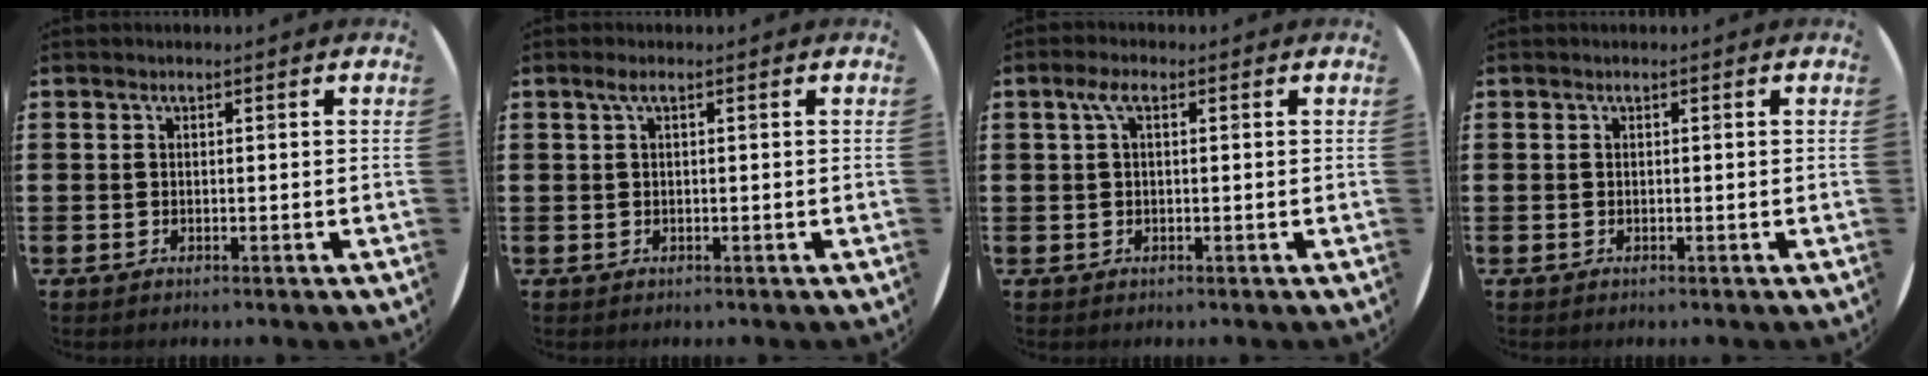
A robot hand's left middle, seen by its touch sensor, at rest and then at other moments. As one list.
[{"total": 1.0, "force": [0.3, 0.1, 1.0], "torque": [-0.019, 0.002, 0.005]}, {"total": 2.2, "force": [0.8, 0.8, 1.9], "torque": [-0.042, 0.007, 0.012]}, {"total": 0.0}]